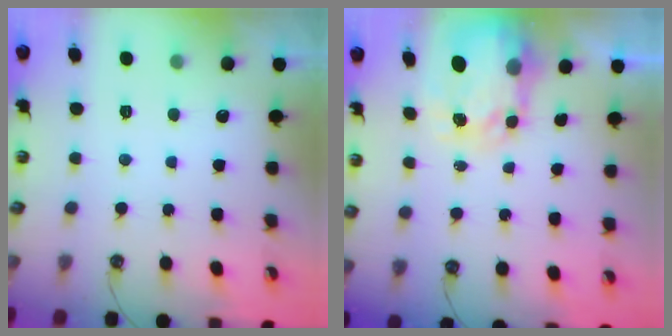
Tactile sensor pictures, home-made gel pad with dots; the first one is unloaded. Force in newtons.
{"total": 5.2, "press": 5.1, "slide": 0.4}